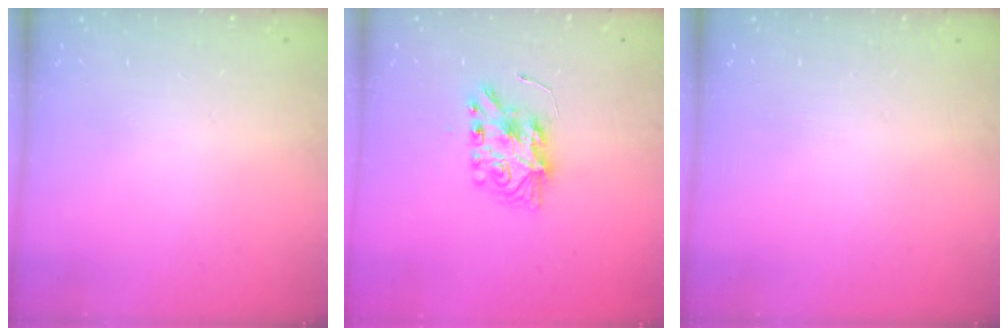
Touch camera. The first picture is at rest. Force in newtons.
{"total": 8.4, "press": 8.4, "slide": 0.7}
{"total": 0.0}